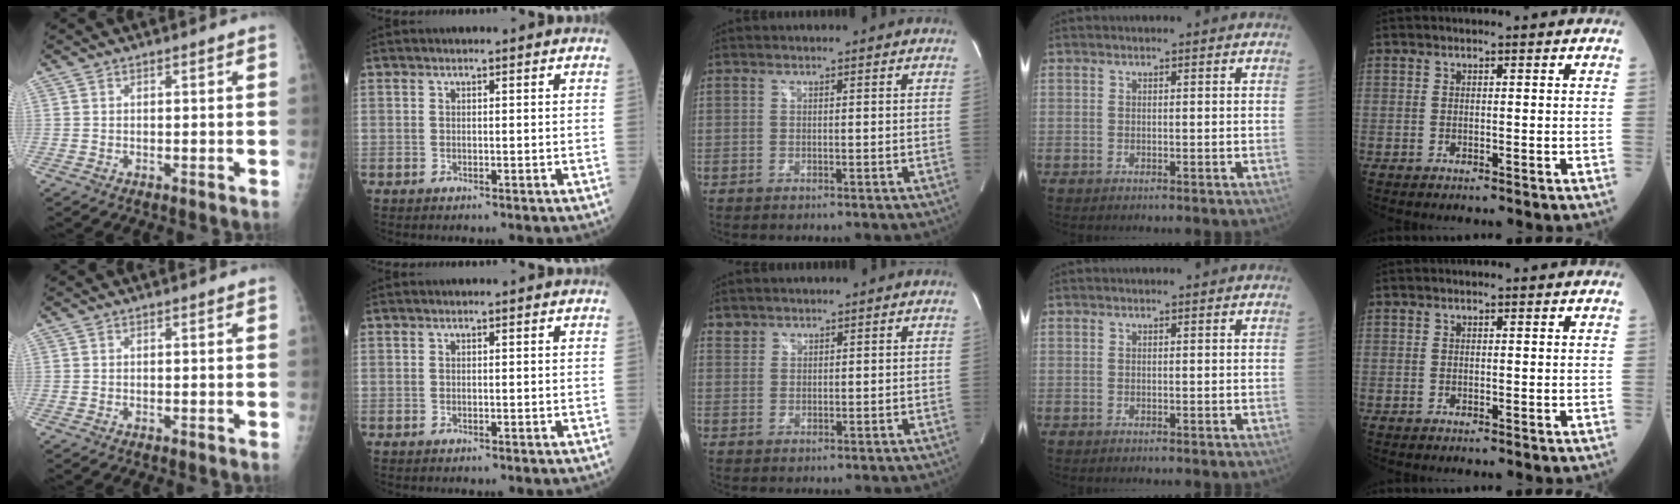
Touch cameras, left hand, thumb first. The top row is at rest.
{"middle": {"total": 1.5, "force": [1.2, 0.8, -0.2], "torque": [0.010, 0.006, 0.019]}}